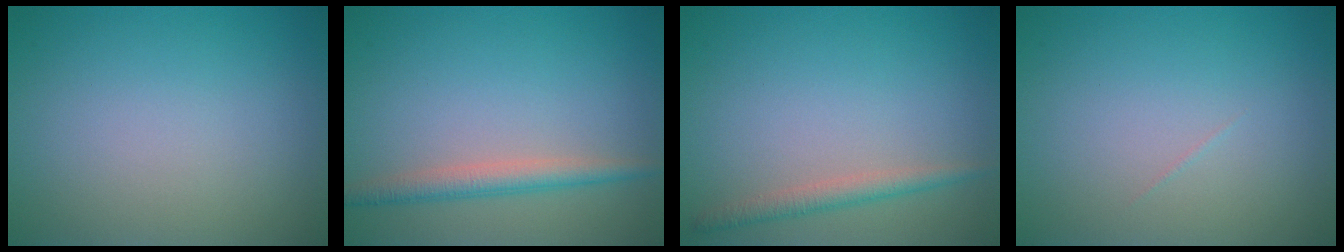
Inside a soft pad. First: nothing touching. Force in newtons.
{"total": 2.6, "press": 2.6, "slide": 0.1}
{"total": 1.9, "press": 1.9, "slide": 0.0}
{"total": 0.0}